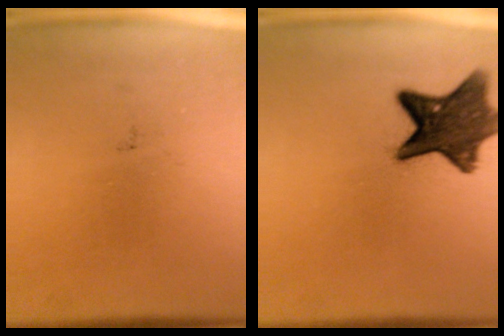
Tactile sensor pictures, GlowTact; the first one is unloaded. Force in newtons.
{"total": 11.7}